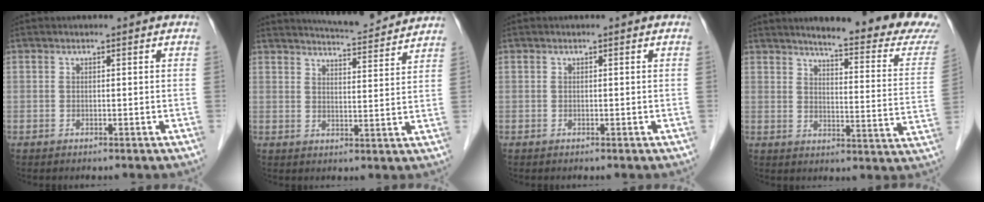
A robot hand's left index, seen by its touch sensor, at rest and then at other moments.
{"total": 10.5, "force": [10.1, 0.2, 2.9], "torque": [-0.051, 0.006, 0.134]}
{"total": 0.0}
{"total": 20.4, "force": [18.1, 1.5, 9.4], "torque": [-0.111, -0.072, 0.205]}